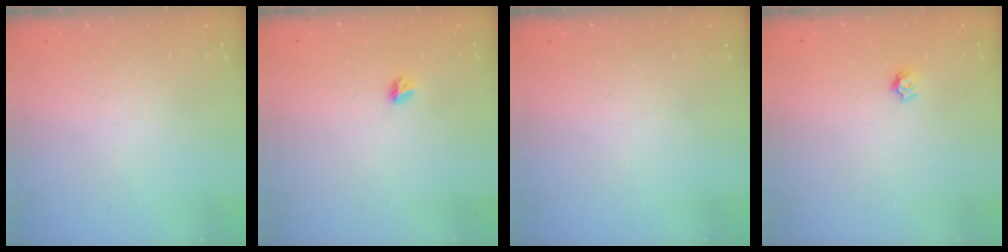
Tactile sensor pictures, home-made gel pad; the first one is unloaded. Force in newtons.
{"total": 4.9, "press": 4.9, "slide": 0.5}
{"total": 0.0}
{"total": 5.1, "press": 5.1, "slide": 0.4}